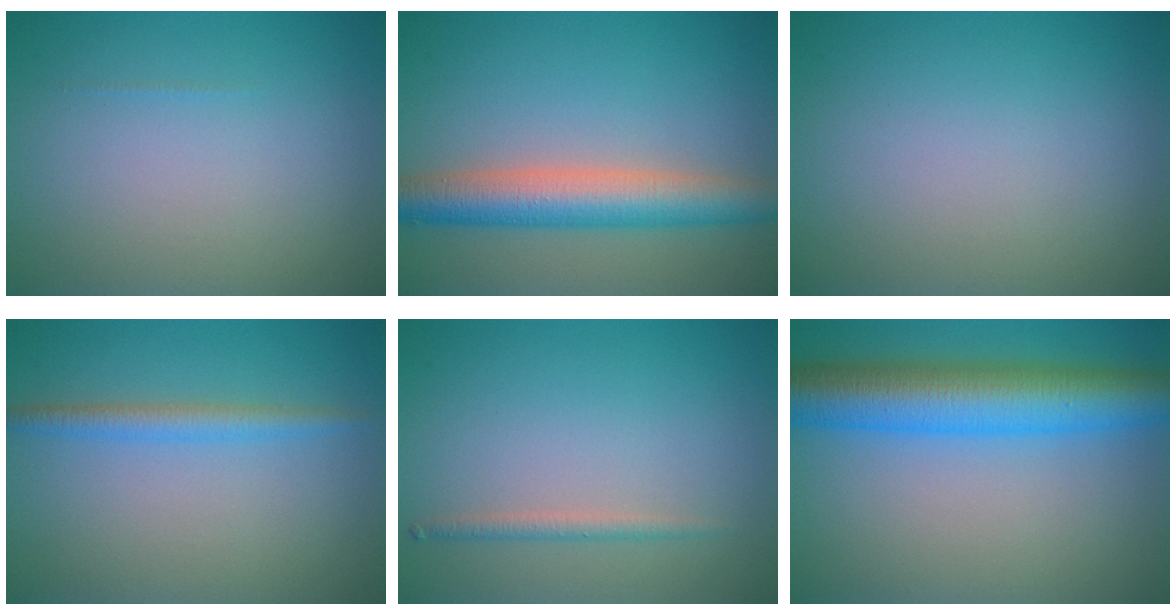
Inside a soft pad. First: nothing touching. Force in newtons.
{"total": 6.0, "press": 6.0, "slide": 0.1}
{"total": 0.0}
{"total": 2.1, "press": 2.1, "slide": 0.2}
{"total": 1.2, "press": 1.2, "slide": 0.0}
{"total": 9.2, "press": 9.2, "slide": 0.1}